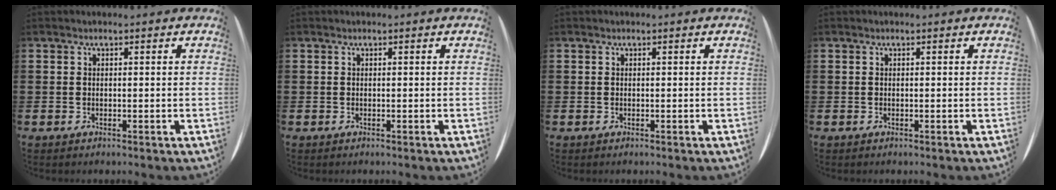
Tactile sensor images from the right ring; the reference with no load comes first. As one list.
[{"total": 0.0}, {"total": 0.0}, {"total": 0.0}]